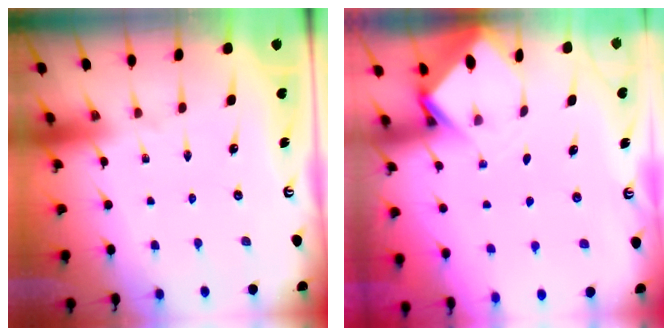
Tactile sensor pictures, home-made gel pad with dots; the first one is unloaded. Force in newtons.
{"total": 3.0, "press": 3.0, "slide": 0.2}